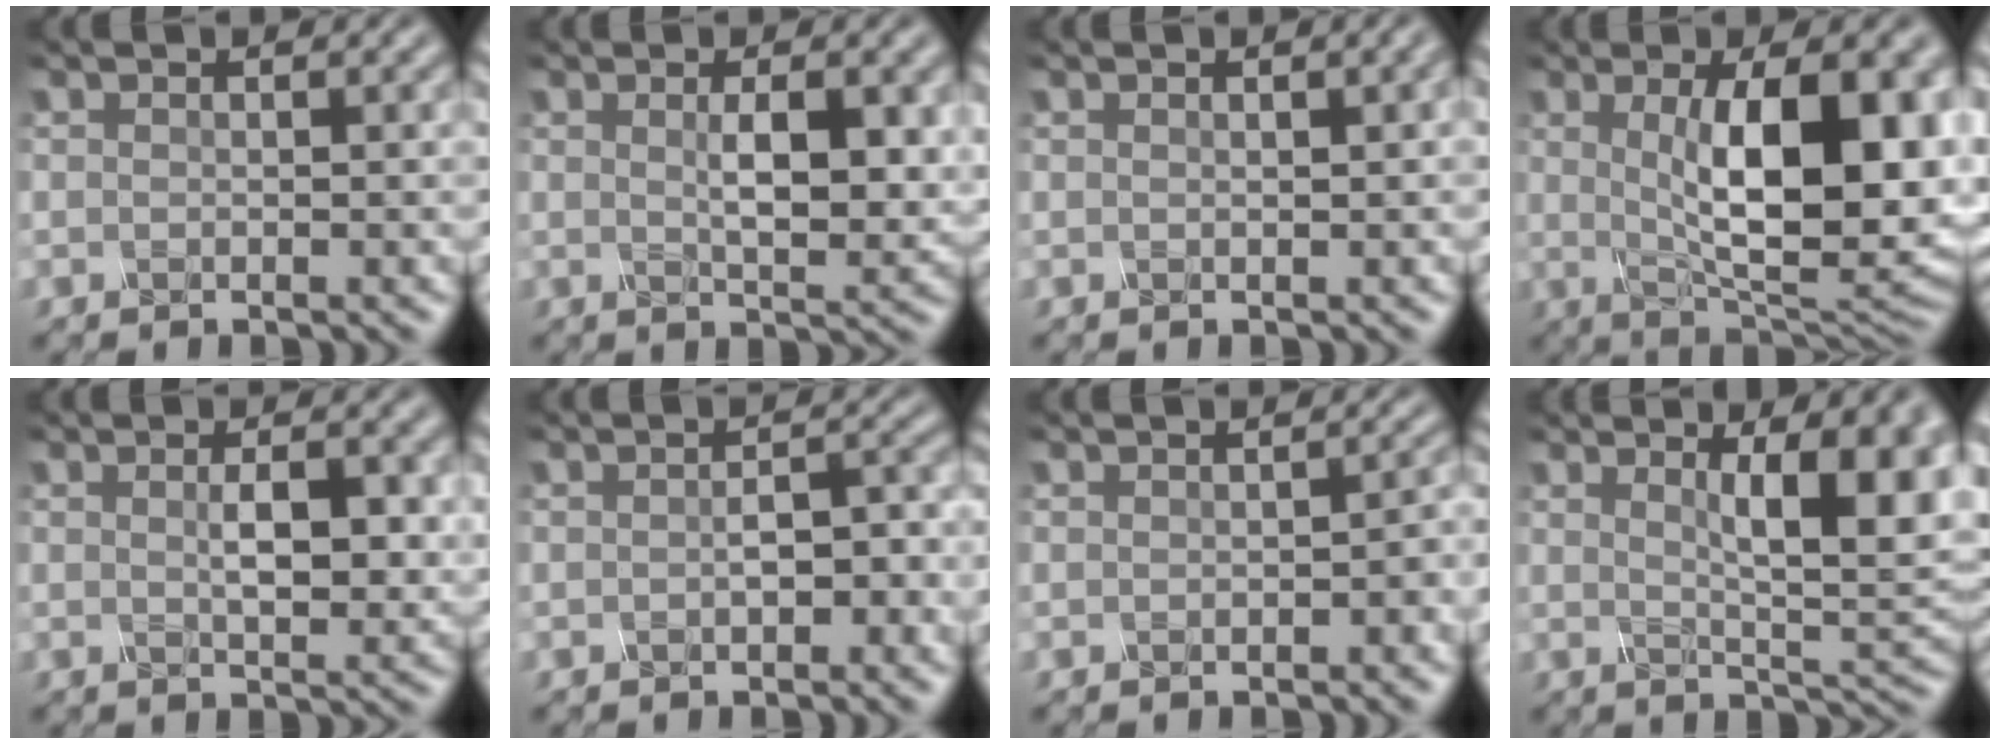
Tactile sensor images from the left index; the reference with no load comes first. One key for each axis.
{"total": 4.4, "fx": 0.7, "fy": 1.4, "fz": 4.2, "tx": -0.069, "ty": -0.004, "tz": 0.016}
{"total": 1.4, "fx": 0.6, "fy": 0.4, "fz": 1.2, "tx": -0.014, "ty": 0.005, "tz": 0.006}
{"total": 12.7, "fx": 1.4, "fy": 4.3, "fz": 11.9, "tx": -0.162, "ty": -0.004, "tz": 0.026}
{"total": 3.5, "fx": 0.5, "fy": 1.2, "fz": 3.2, "tx": -0.058, "ty": -0.004, "tz": 0.010}
{"total": 2.5, "fx": -0.6, "fy": 1.2, "fz": 2.1, "tx": -0.034, "ty": 0.002, "tz": -0.008}
{"total": 1.4, "fx": -0.4, "fy": 0.7, "fz": 1.2, "tx": -0.016, "ty": 0.001, "tz": -0.004}
{"total": 9.3, "fx": 2.7, "fy": 2.7, "fz": 8.5, "tx": -0.101, "ty": 0.003, "tz": 0.042}